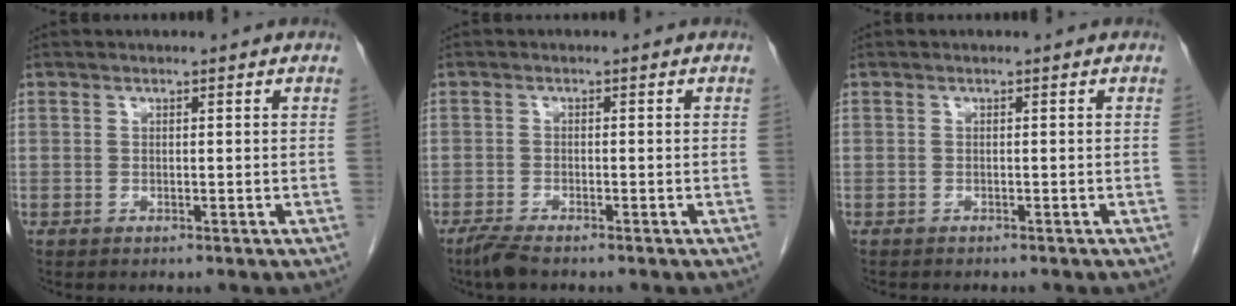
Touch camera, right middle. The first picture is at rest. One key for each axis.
{"total": 2.6, "fx": -2.1, "fy": 0.3, "fz": 1.4, "tx": -0.038, "ty": -0.008, "tz": -0.042}
{"total": 2.8, "fx": -2.4, "fy": 0.7, "fz": 1.1, "tx": -0.020, "ty": -0.005, "tz": -0.026}